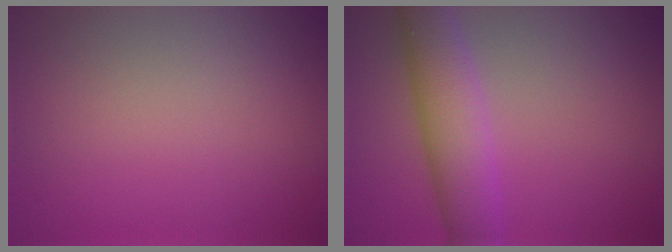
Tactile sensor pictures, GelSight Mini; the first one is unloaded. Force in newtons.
{"total": 5.3, "press": 5.3, "slide": 0.2}